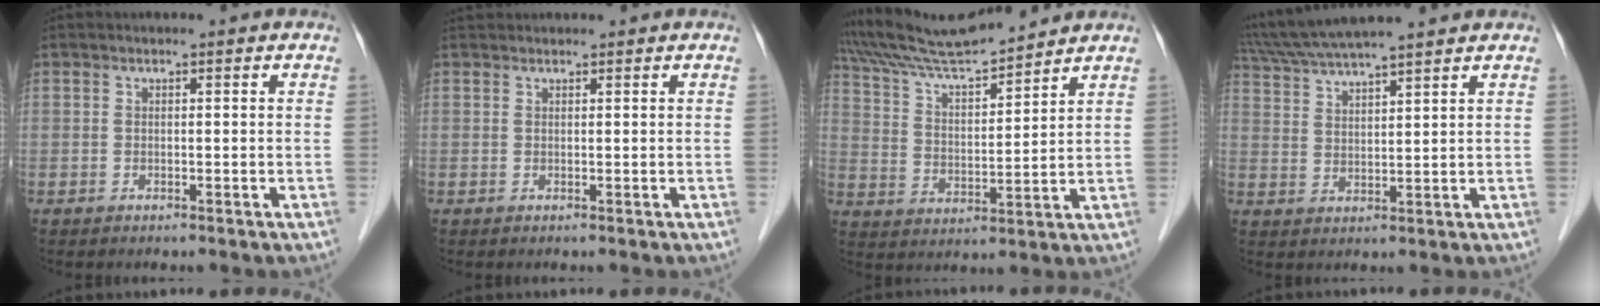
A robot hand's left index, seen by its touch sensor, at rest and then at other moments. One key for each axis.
{"total": 1.3, "fx": 1.2, "fy": 0.3, "fz": 0.1, "tx": -0.009, "ty": 0.021, "tz": 0.025}
{"total": 12.0, "fx": 11.4, "fy": -0.2, "fz": 3.7, "tx": -0.078, "ty": 0.015, "tz": 0.211}
{"total": 13.5, "fx": 11.8, "fy": 0.4, "fz": 6.4, "tx": -0.124, "ty": 0.038, "tz": 0.198}